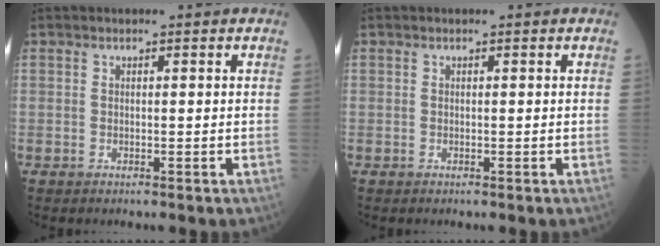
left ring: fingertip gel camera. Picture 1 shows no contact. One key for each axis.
{"total": 0.0}